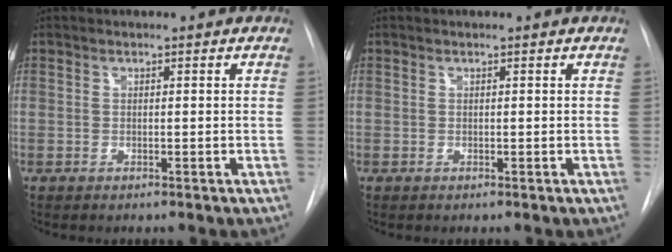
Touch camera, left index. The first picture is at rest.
{"total": 0.0}